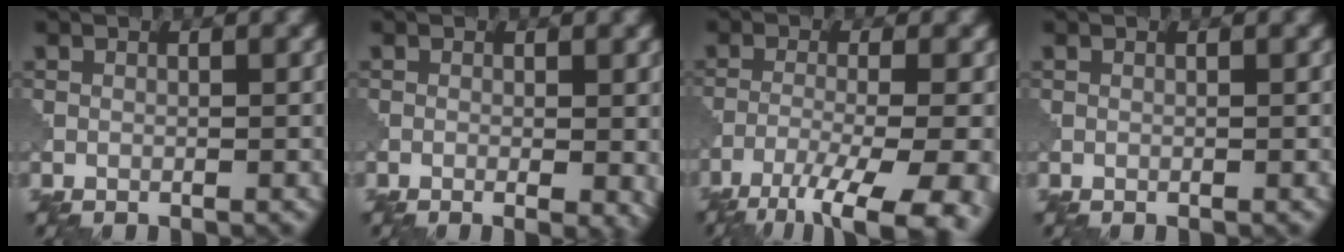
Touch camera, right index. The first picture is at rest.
{"total": 3.2, "force": [-0.5, 1.0, 3.0], "torque": [-0.037, -0.010, -0.003]}
{"total": 11.5, "force": [-8.2, 3.0, 7.4], "torque": [-0.130, -0.032, -0.110]}
{"total": 0.0}